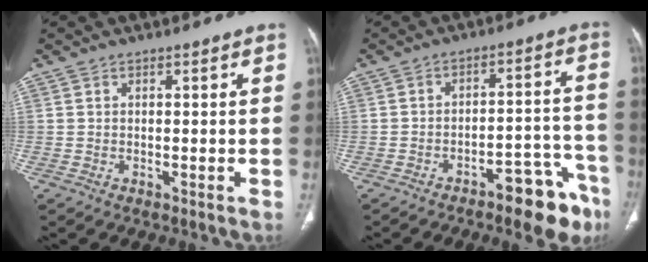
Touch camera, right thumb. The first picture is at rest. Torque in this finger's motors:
{"motor_torque": [1.43, 1.66, -0.15, 0.02, 0.13]}